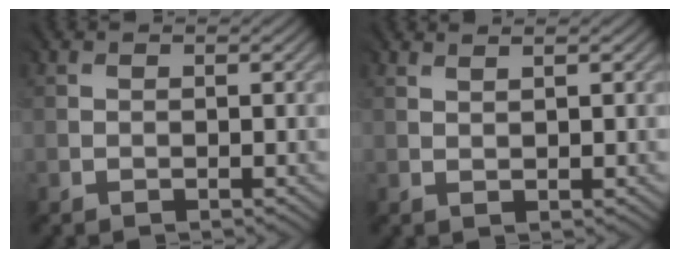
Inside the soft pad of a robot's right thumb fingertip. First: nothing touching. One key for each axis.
{"total": 0.9, "fx": 0.8, "fy": -0.4, "fz": 0.1, "tx": -0.003, "ty": 0.004, "tz": 0.020}